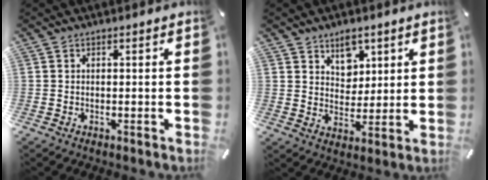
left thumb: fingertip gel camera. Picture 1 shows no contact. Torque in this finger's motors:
{"motor_torque": [0.46, -0.33, 0.14, -0.07, 0.05]}